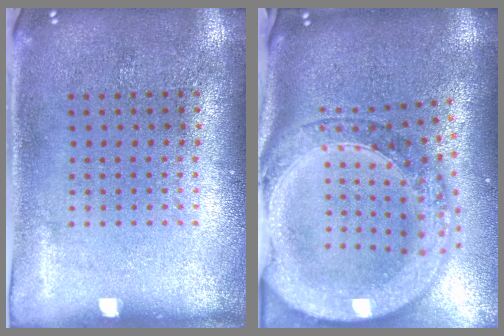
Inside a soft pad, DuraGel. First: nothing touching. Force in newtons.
{"total": 3.8, "press": 3.0, "slide": 2.3}